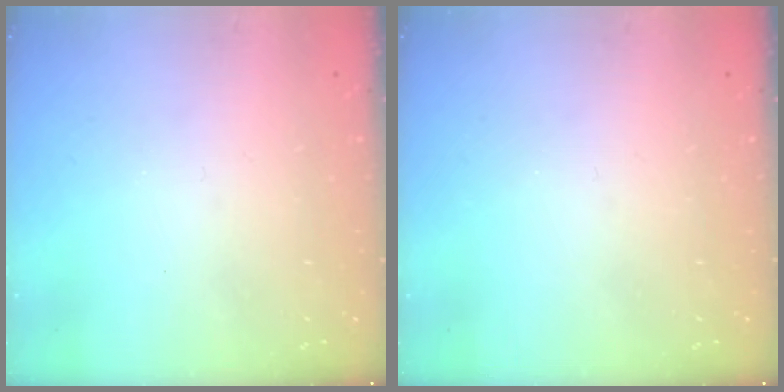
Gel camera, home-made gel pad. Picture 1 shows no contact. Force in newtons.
{"total": 0.0}